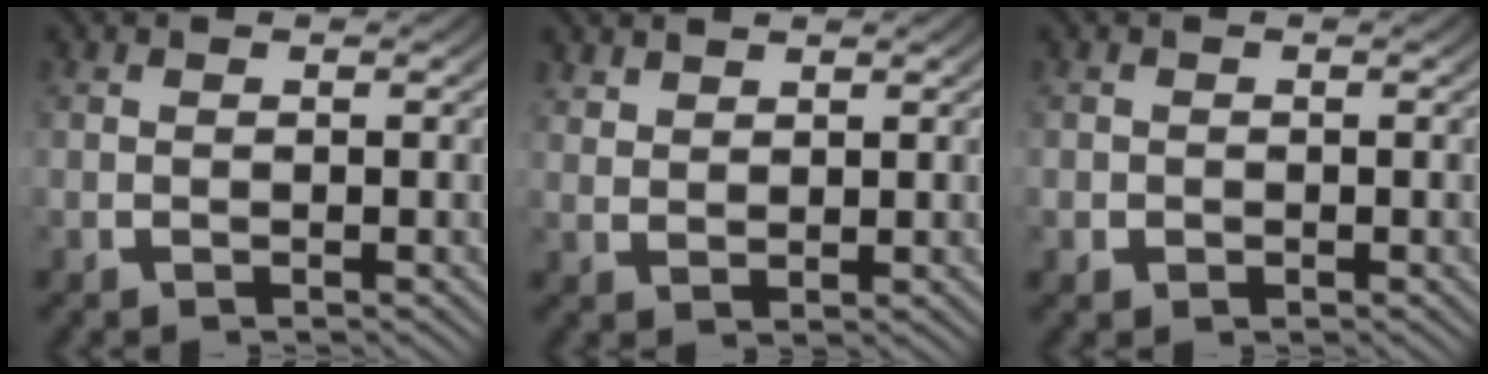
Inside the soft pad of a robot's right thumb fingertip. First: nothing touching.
{"total": 1.8, "force": [1.7, 0.3, 0.3], "torque": [0.002, 0.002, 0.040]}
{"total": 1.0, "force": [-0.3, 1.0, 0.2], "torque": [-0.002, -0.005, -0.005]}